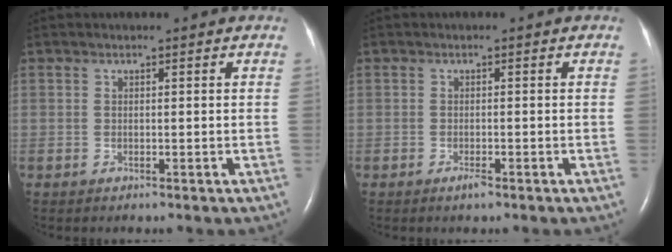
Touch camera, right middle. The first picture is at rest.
{"total": 1.1, "force": [-0.8, 0.1, 0.7], "torque": [-0.018, -0.001, -0.012]}